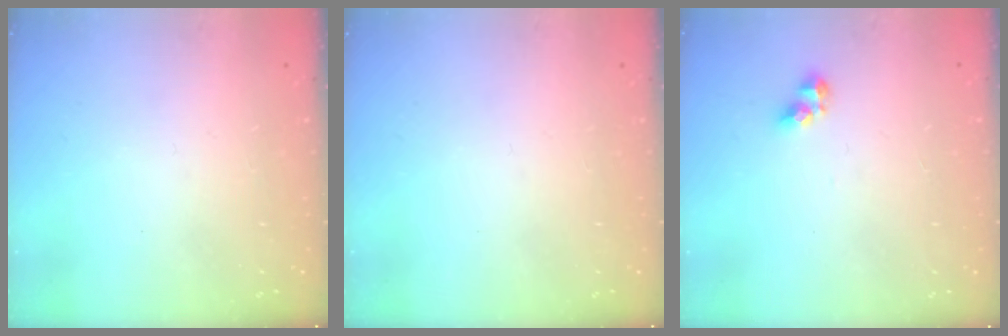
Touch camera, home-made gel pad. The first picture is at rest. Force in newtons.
{"total": 0.0}
{"total": 5.4, "press": 5.3, "slide": 0.6}